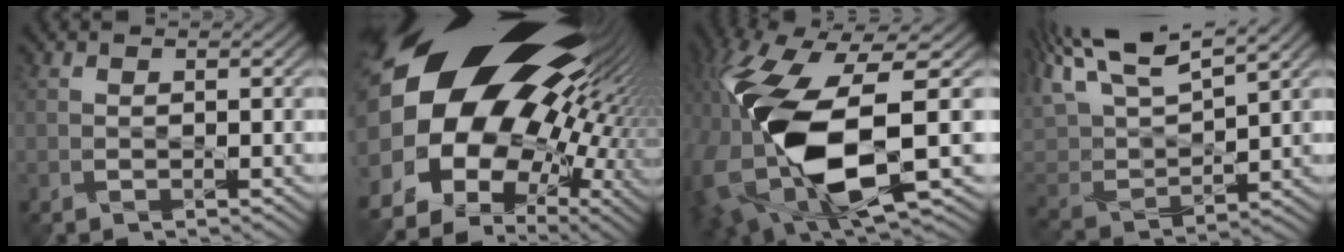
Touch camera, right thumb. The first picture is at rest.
{"total": 22.0, "force": [5.7, 14.7, 15.3], "torque": [-0.287, -0.013, 0.106]}
{"total": 16.6, "force": [-2.4, 7.8, 14.4], "torque": [-0.332, -0.023, -0.035]}
{"total": 11.4, "force": [8.3, 3.6, 7.0], "torque": [-0.176, 0.035, 0.150]}